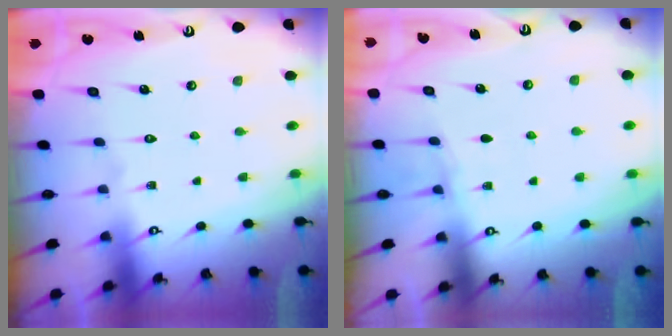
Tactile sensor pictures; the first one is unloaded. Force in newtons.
{"total": 3.0, "press": 2.9, "slide": 0.4}